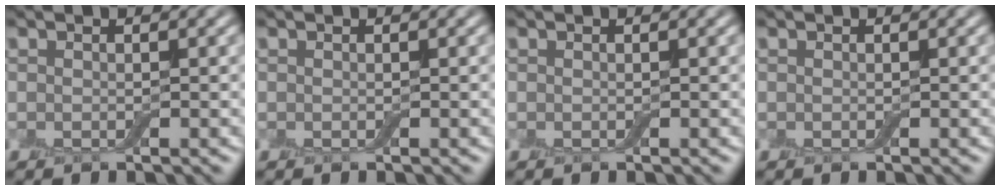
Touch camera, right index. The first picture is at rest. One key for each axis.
{"total": 0.0}
{"total": 0.0}
{"total": 0.0}